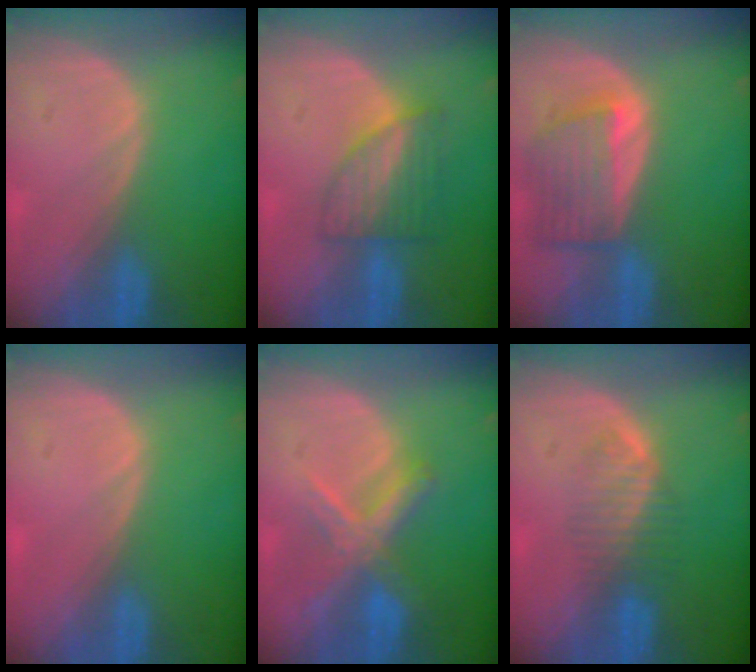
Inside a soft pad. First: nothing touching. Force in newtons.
{"total": 6.1, "press": 5.7, "slide": 2.0}
{"total": 6.6, "press": 6.3, "slide": 1.9}
{"total": 0.6, "press": 0.1, "slide": 0.6}
{"total": 7.3, "press": 6.2, "slide": 4.0}
{"total": 3.9, "press": 3.9, "slide": 0.8}